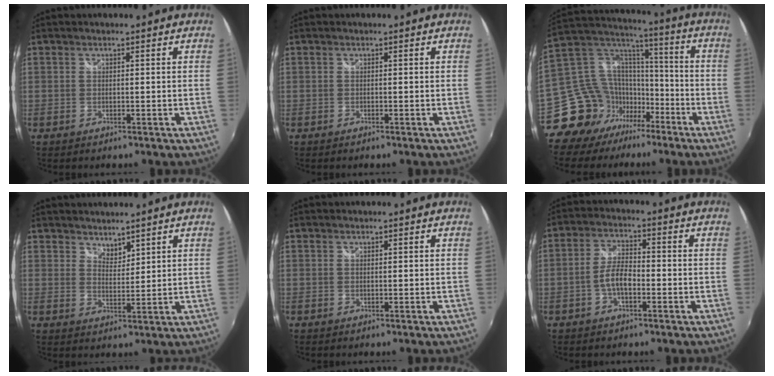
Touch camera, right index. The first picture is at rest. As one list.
[{"total": 0.0}, {"total": 16.7, "force": [-10.9, 11.9, 4.3], "torque": [-0.109, 0.056, -0.178]}, {"total": 3.1, "force": [2.8, 1.2, 0.7], "torque": [-0.005, 0.001, 0.050]}, {"total": 0.0}, {"total": 5.0, "force": [-1.8, 2.1, 4.1], "torque": [-0.085, 0.010, -0.035]}]